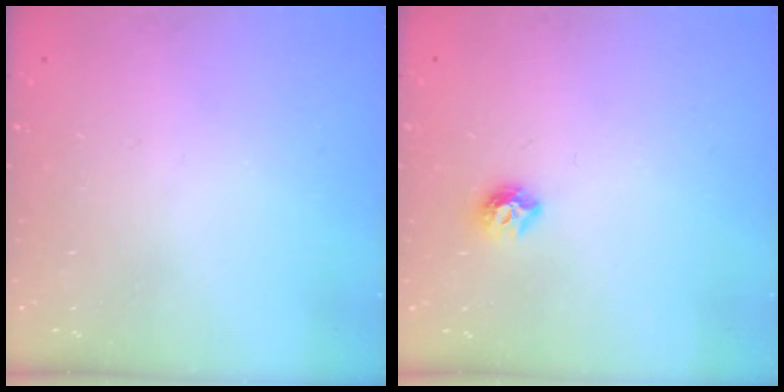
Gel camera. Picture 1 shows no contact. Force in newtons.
{"total": 6.8, "press": 6.8, "slide": 0.7}